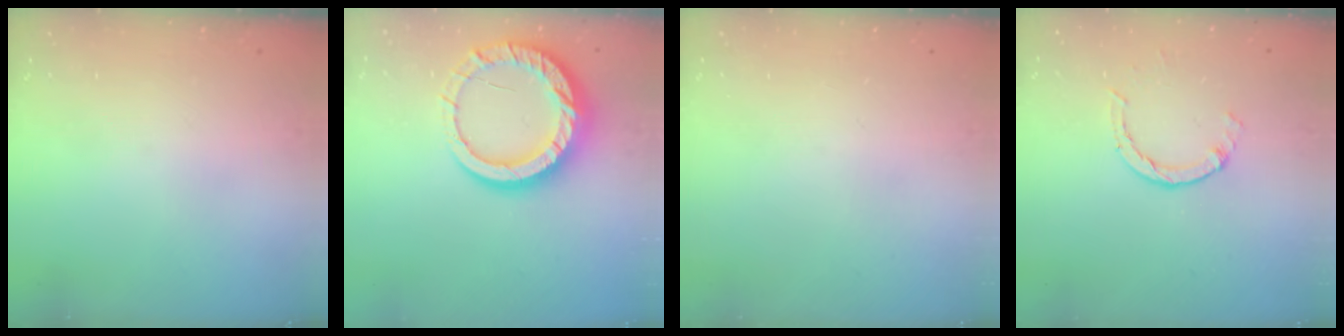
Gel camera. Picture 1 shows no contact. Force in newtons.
{"total": 16.0, "press": 15.9, "slide": 1.4}
{"total": 0.0}
{"total": 1.4, "press": 1.4, "slide": 0.2}